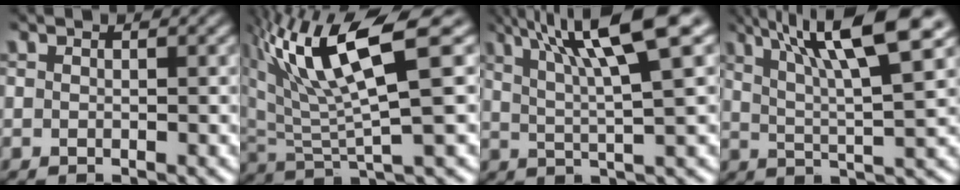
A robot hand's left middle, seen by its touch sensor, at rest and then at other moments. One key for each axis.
{"total": 10.1, "fx": 4.6, "fy": 2.3, "fz": 8.7, "tx": -0.168, "ty": 0.009, "tz": 0.089}
{"total": 10.2, "fx": 5.1, "fy": 1.6, "fz": 8.7, "tx": -0.121, "ty": 0.022, "tz": 0.082}
{"total": 11.3, "fx": 5.8, "fy": 2.1, "fz": 9.4, "tx": -0.145, "ty": 0.017, "tz": 0.096}